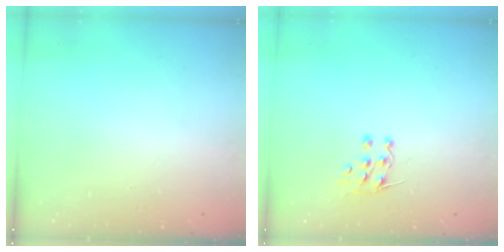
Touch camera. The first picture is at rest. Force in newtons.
{"total": 5.9, "press": 5.9, "slide": 0.5}